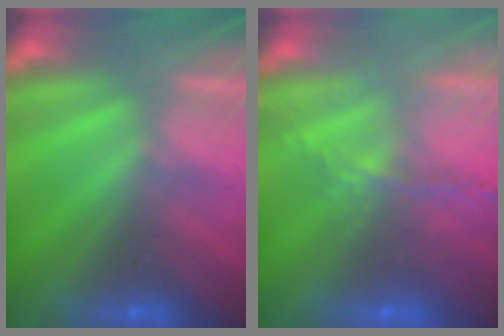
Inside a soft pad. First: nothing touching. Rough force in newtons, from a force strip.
{"total": 7.4}